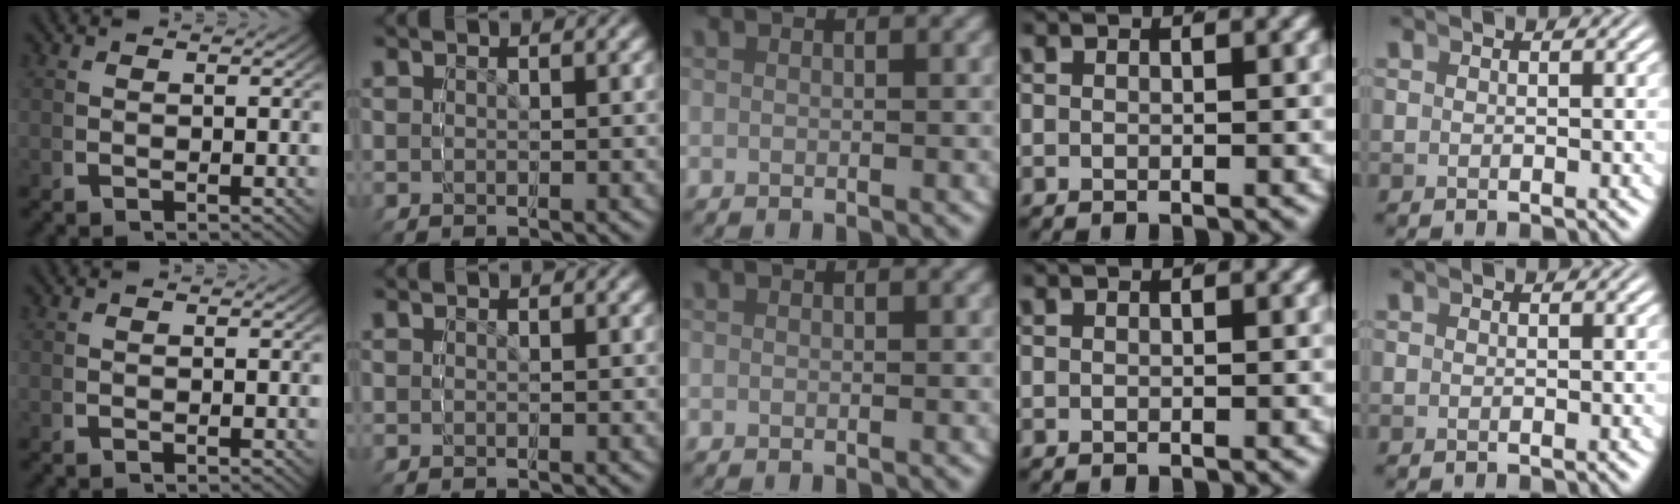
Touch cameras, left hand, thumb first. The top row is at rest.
{}